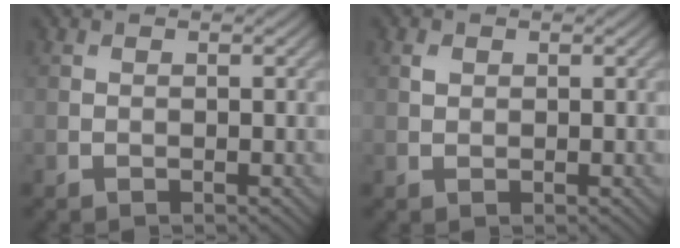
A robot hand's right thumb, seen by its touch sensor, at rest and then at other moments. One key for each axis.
{"total": 0.8, "fx": 0.4, "fy": 0.6, "fz": 0.4, "tx": -0.010, "ty": -0.001, "tz": 0.007}